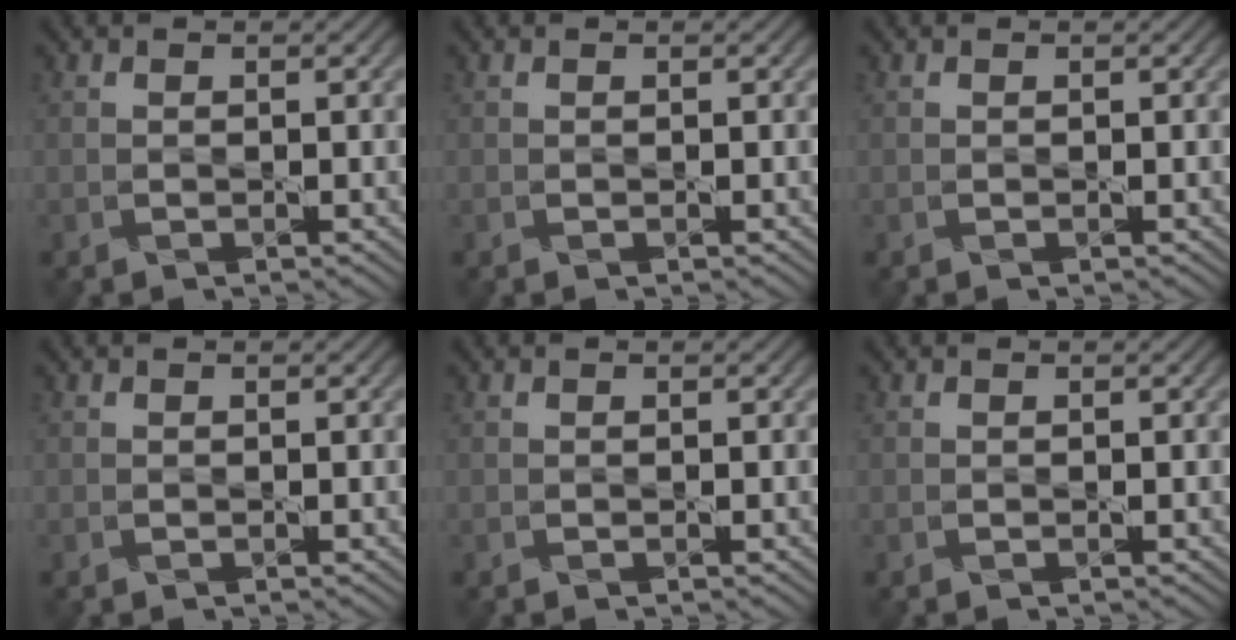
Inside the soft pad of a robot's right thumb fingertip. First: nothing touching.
{"total": 0.0}
{"total": 0.0}
{"total": 0.0}
{"total": 0.0}
{"total": 0.0}